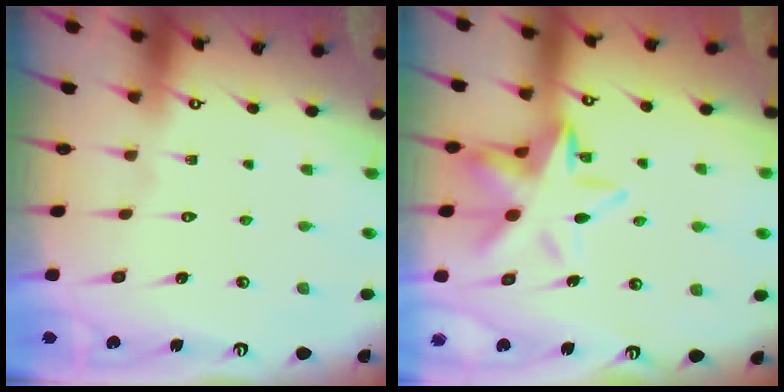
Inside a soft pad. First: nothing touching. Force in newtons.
{"total": 13.6, "press": 13.5, "slide": 2.0}